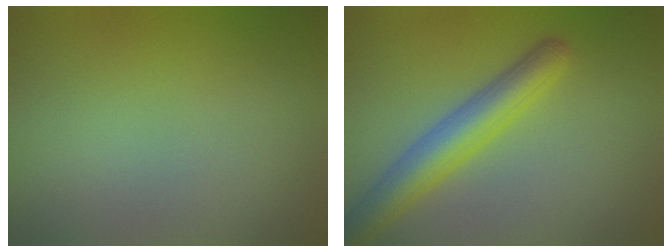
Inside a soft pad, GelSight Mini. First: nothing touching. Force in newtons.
{"total": 5.0, "press": 5.0, "slide": 0.3}